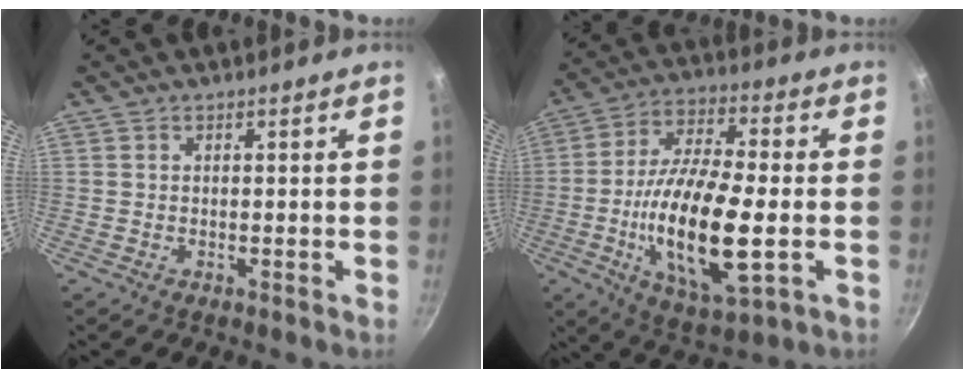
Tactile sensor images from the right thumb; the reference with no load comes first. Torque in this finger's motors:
{"motor_torque": [-0.13, 1.27, 1.17, -0.23, 0.57]}